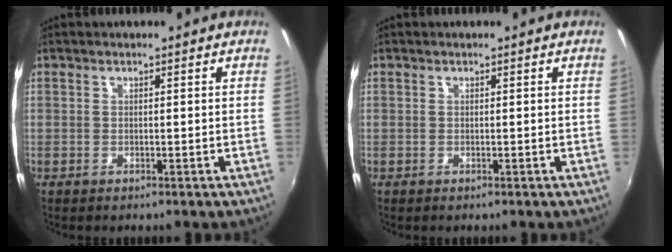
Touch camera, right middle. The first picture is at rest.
{"total": 0.0}